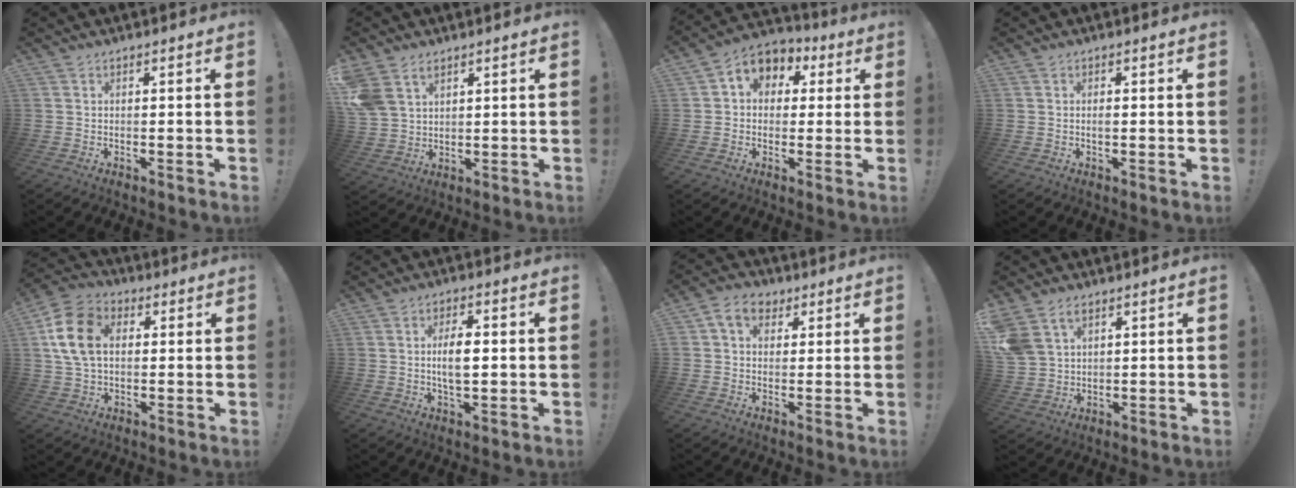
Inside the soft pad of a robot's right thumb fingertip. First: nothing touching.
{"total": 7.0, "force": [4.2, 4.8, 2.9], "torque": [-0.055, -0.020, 0.084]}
{"total": 7.4, "force": [1.5, 6.3, 3.4], "torque": [-0.051, -0.001, 0.035]}
{"total": 0.9, "force": [-0.2, 0.4, 0.7], "torque": [-0.013, 0.002, -0.006]}
{"total": 14.8, "force": [2.8, 10.5, 10.0], "torque": [-0.190, 0.007, 0.057]}
{"total": 7.4, "force": [0.3, 3.3, 6.6], "torque": [-0.120, -0.005, -0.006]}
{"total": 7.3, "force": [3.0, 5.6, 3.6], "torque": [-0.056, -0.004, 0.058]}
{"total": 7.3, "force": [4.2, 5.0, 3.2], "torque": [-0.061, -0.020, 0.085]}